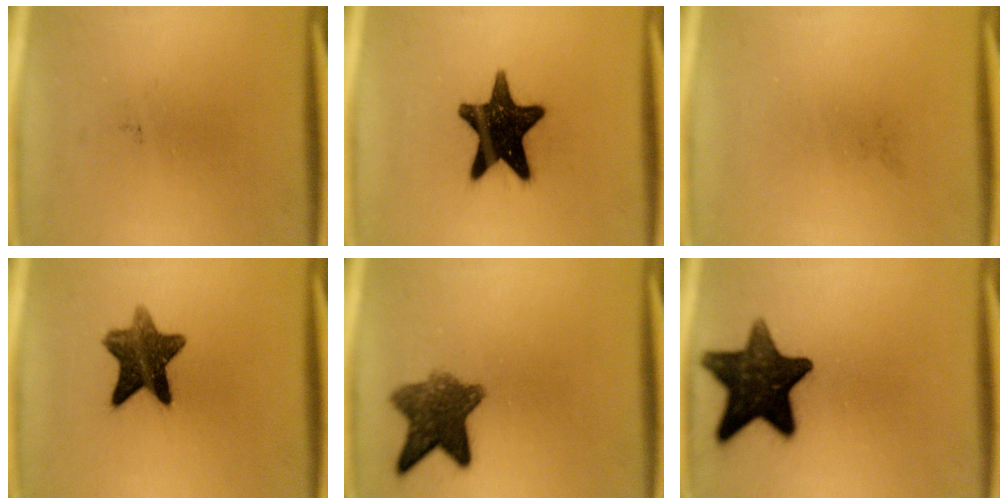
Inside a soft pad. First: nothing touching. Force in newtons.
{"total": 16.8}
{"total": 0.0}
{"total": 10.1}
{"total": 8.5}
{"total": 14.9}